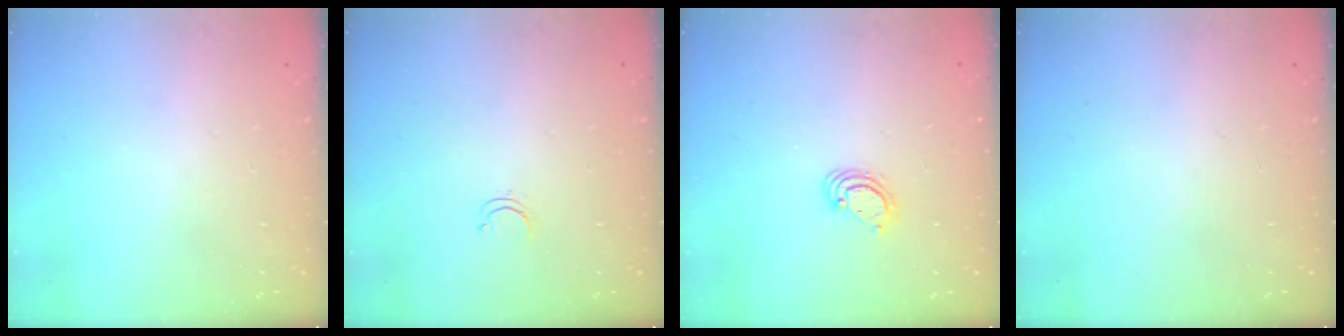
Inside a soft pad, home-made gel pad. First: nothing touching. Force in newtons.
{"total": 2.4, "press": 2.4, "slide": 0.2}
{"total": 3.9, "press": 3.8, "slide": 0.4}
{"total": 0.0}